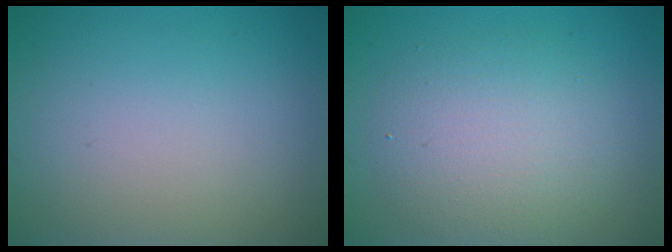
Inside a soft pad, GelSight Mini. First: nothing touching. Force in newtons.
{"total": 4.9, "press": 4.8, "slide": 0.3}